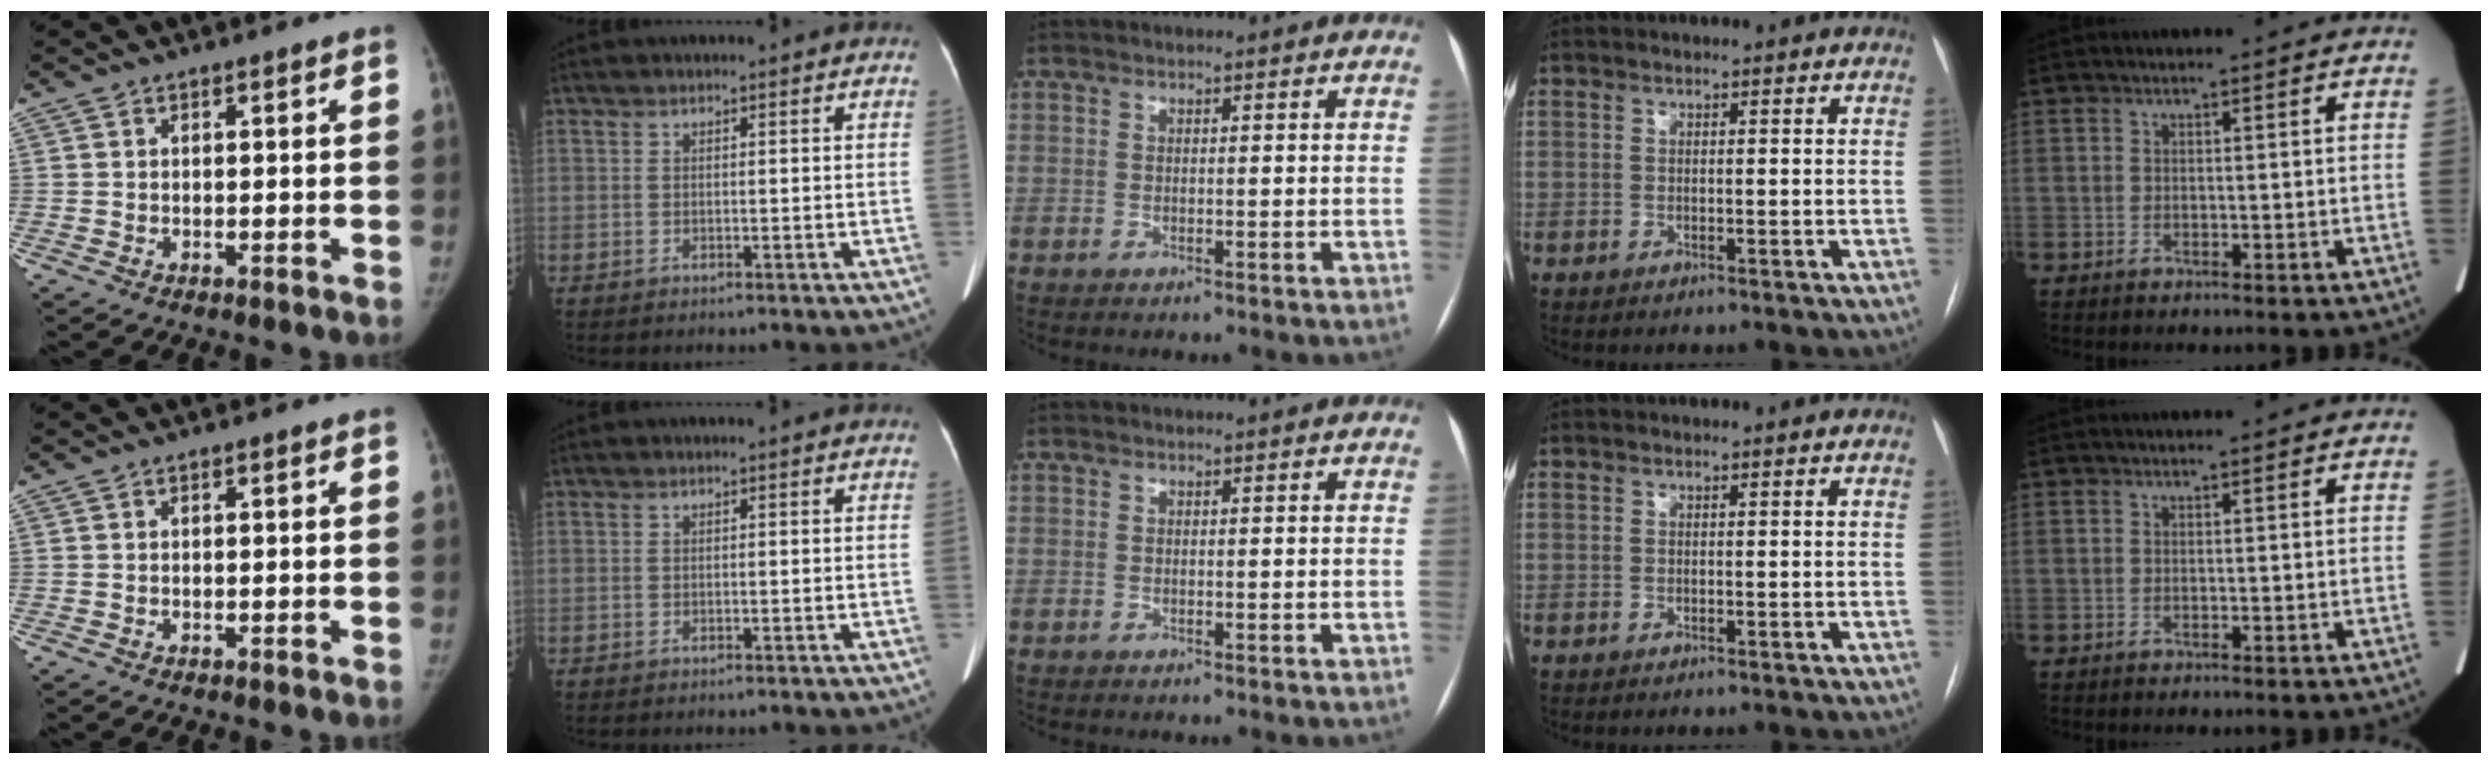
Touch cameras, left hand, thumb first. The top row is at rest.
{}